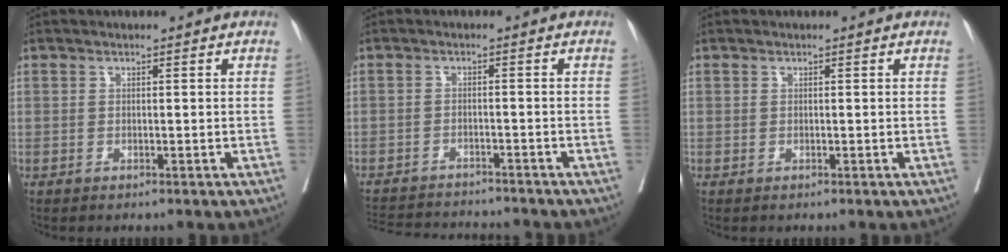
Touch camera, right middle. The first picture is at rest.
{"total": 10.9, "force": [-10.5, 1.2, 2.8], "torque": [-0.049, 0.000, -0.150]}
{"total": 0.0}